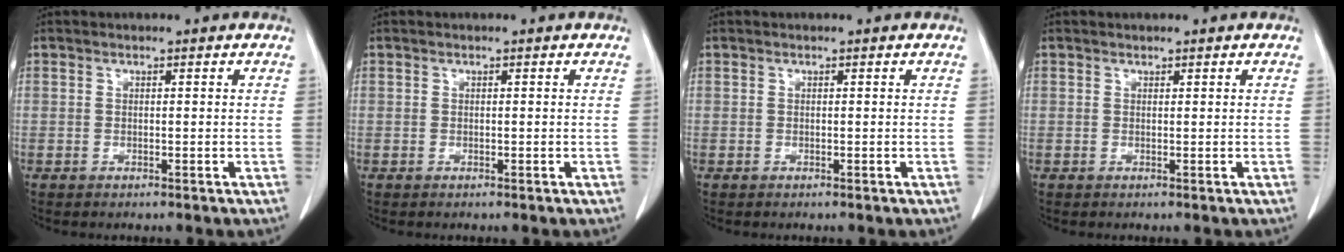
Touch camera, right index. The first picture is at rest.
{"total": 0.0}
{"total": 0.0}
{"total": 0.0}